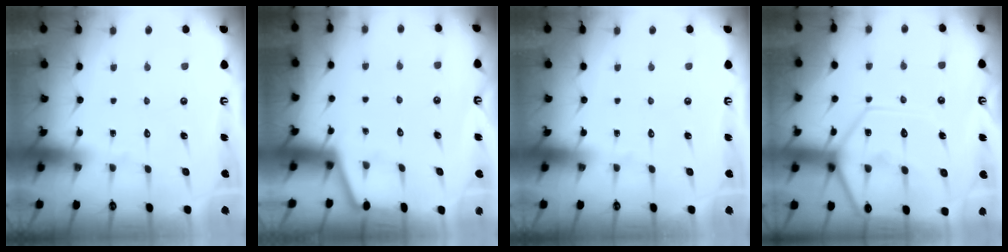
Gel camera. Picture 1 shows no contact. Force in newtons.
{"total": 1.9, "press": 1.9, "slide": 0.2}
{"total": 0.0}
{"total": 16.4, "press": 16.2, "slide": 2.0}